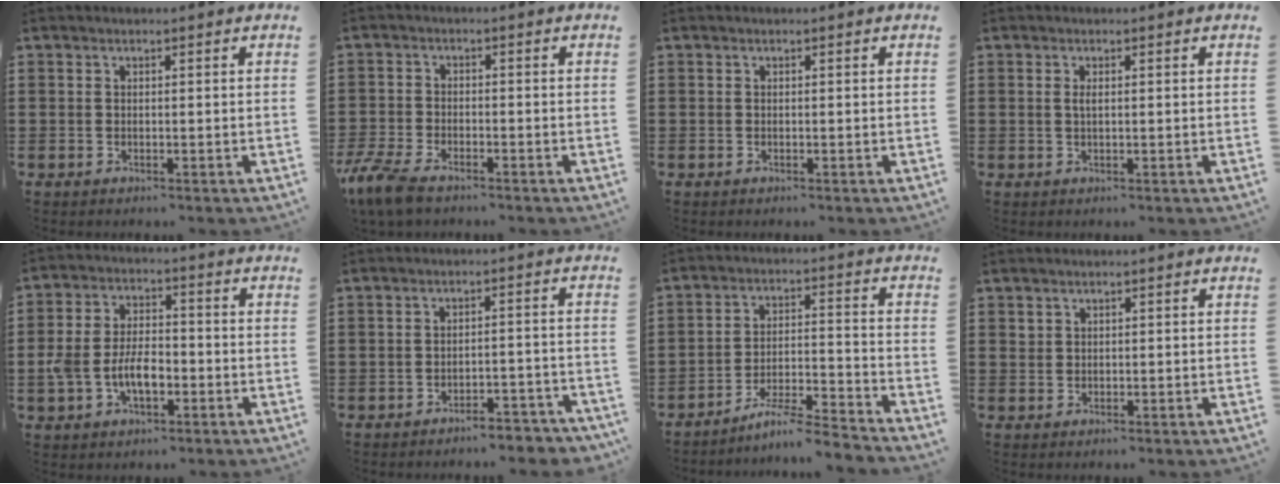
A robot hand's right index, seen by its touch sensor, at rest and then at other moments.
{"total": 4.7, "force": [-4.0, 0.9, 2.3], "torque": [-0.075, -0.013, -0.085]}
{"total": 0.0}
{"total": 1.1, "force": [0.2, 0.3, 1.0], "torque": [-0.021, 0.002, 0.002]}
{"total": 6.8, "force": [-2.2, 3.8, 5.2], "torque": [-0.124, 0.002, -0.048]}
{"total": 3.7, "force": [-3.6, 0.3, 0.8], "torque": [-0.016, 0.003, -0.074]}
{"total": 6.4, "force": [-5.9, -0.2, 2.6], "torque": [-0.056, -0.011, -0.115]}
{"total": 1.1, "force": [0.8, 0.7, 0.1], "torque": [-0.004, 0.002, 0.016]}